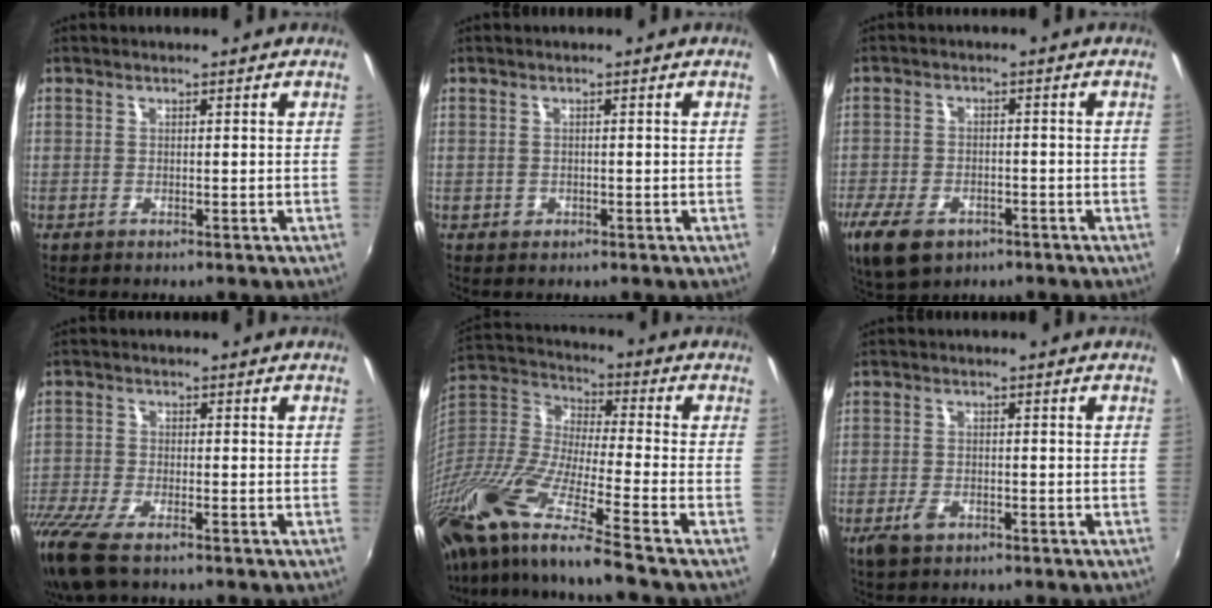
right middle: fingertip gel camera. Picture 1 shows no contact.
{"total": 0.9, "force": [-0.4, 0.8, 0.2], "torque": [-0.001, -0.004, -0.004]}
{"total": 11.0, "force": [-6.5, 6.3, 6.3], "torque": [-0.152, -0.023, -0.111]}
{"total": 10.8, "force": [-7.6, 3.4, 6.9], "torque": [-0.168, -0.047, -0.148]}
{"total": 21.7, "force": [-16.5, -0.2, 14.1], "torque": [-0.259, -0.056, -0.317]}
{"total": 3.5, "force": [-2.1, 1.9, 2.0], "torque": [-0.048, -0.006, -0.039]}